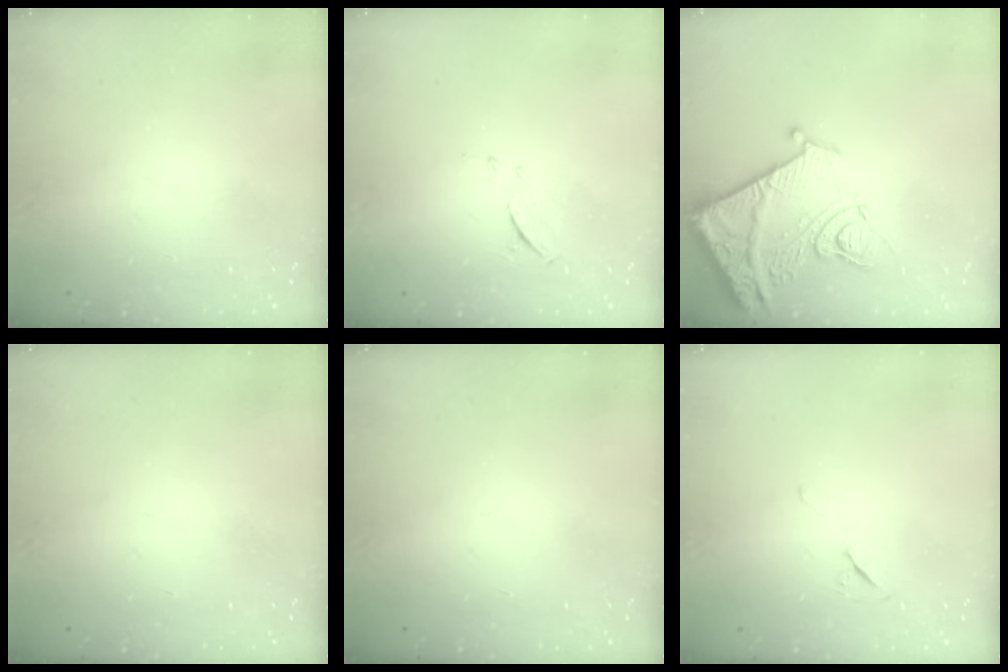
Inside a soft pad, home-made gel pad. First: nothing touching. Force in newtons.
{"total": 6.3, "press": 6.2, "slide": 0.6}
{"total": 14.7, "press": 14.6, "slide": 1.7}
{"total": 0.0}
{"total": 0.0}
{"total": 4.9, "press": 4.4, "slide": 2.2}